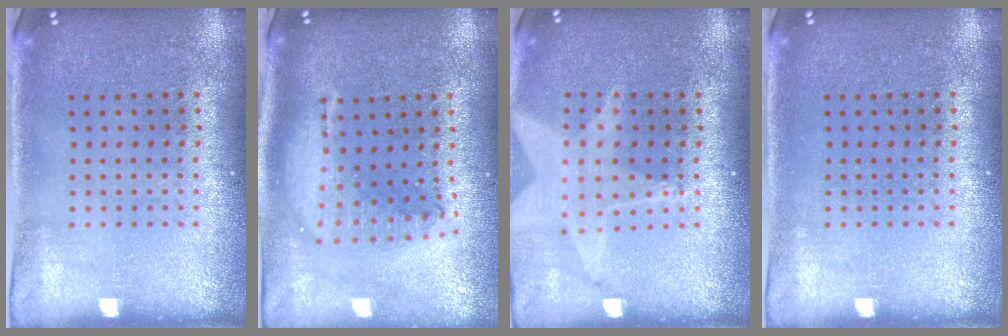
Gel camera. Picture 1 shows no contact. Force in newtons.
{"total": 1.9, "press": 1.6, "slide": 1.2}
{"total": 1.4, "press": 1.4, "slide": 0.3}
{"total": 0.0}